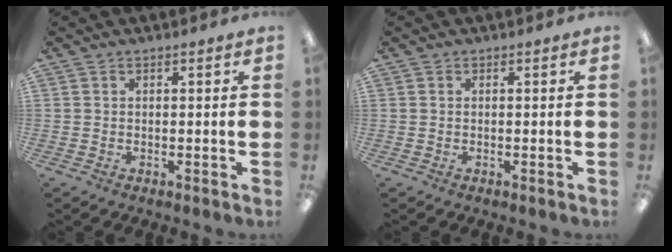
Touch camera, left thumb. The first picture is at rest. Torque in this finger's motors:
{"motor_torque": [0.00, 0.00, 0.11, 0.04, 0.00]}